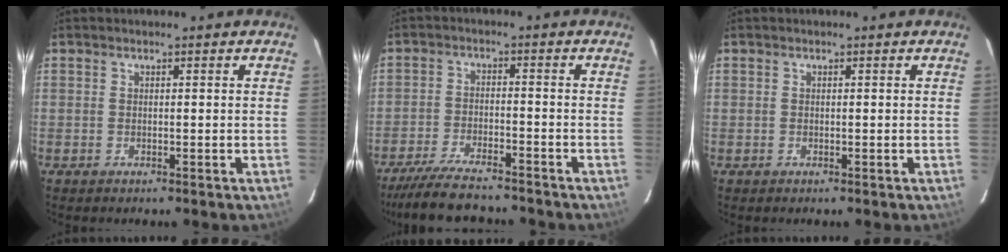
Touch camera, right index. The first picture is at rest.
{"total": 12.5, "force": [-11.0, 2.5, 5.4], "torque": [-0.127, -0.016, -0.183]}
{"total": 0.0}